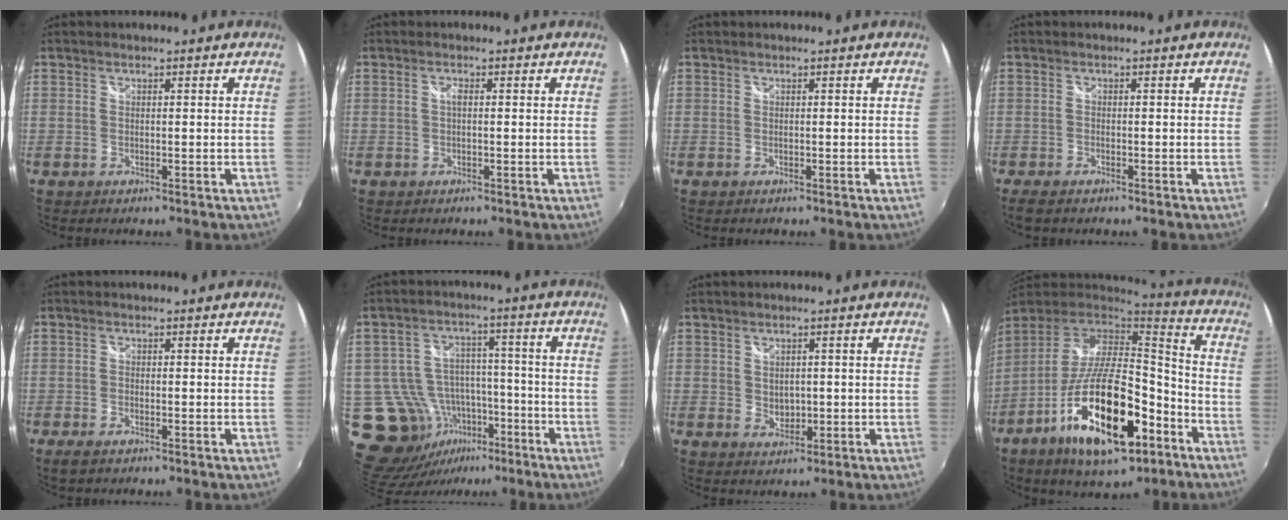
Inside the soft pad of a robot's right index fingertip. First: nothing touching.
{"total": 1.0, "force": [0.0, 0.3, 0.9], "torque": [-0.017, 0.004, -0.003]}
{"total": 0.0}
{"total": 3.1, "force": [-2.3, 1.2, 1.6], "torque": [-0.040, -0.011, -0.043]}
{"total": 2.2, "force": [-1.6, 0.9, 1.3], "torque": [-0.033, -0.007, -0.030]}
{"total": 13.5, "force": [-6.0, 11.0, 5.1], "torque": [-0.121, 0.023, -0.069]}
{"total": 3.0, "force": [0.2, 2.5, 1.6], "torque": [-0.023, -0.002, 0.007]}
{"total": 24.8, "force": [-11.8, 9.4, 19.7], "torque": [-0.359, -0.032, -0.194]}